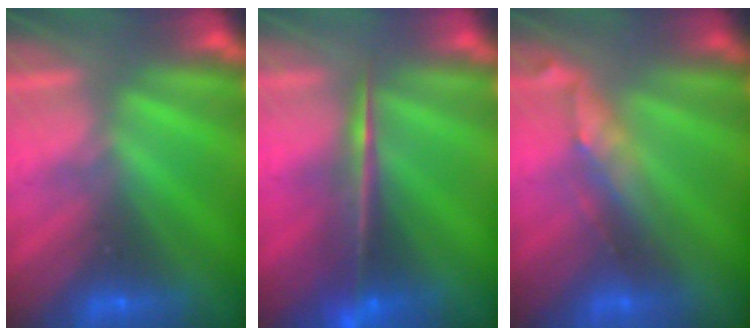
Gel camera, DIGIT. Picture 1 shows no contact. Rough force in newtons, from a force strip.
{"total": 7.9}
{"total": 2.7}